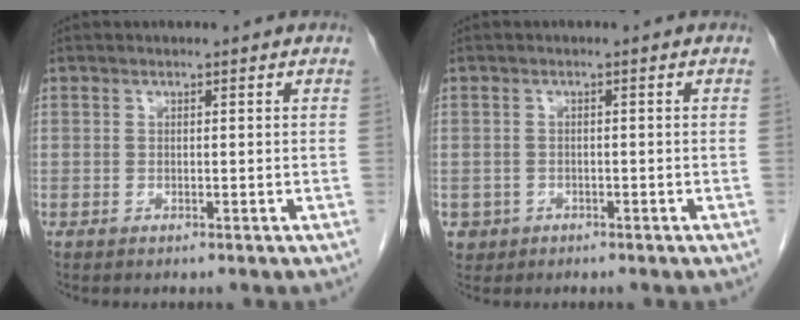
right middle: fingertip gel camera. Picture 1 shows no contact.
{"total": 2.4, "force": [-1.1, 2.1, 0.1], "torque": [-0.001, 0.008, -0.017]}